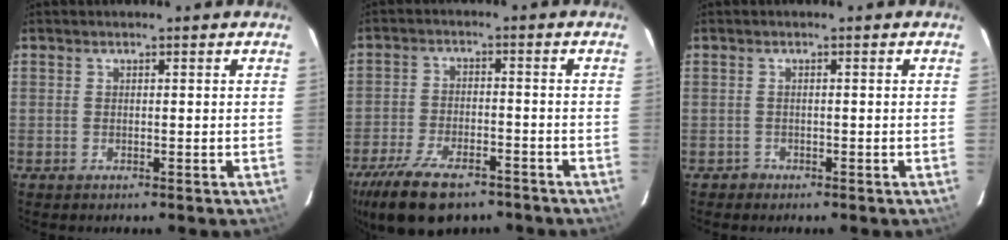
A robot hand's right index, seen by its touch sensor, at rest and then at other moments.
{"total": 15.8, "force": [-11.1, 6.9, 8.8], "torque": [-0.198, -0.025, -0.185]}
{"total": 1.1, "force": [-0.7, 0.8, -0.2], "torque": [0.001, 0.006, -0.012]}